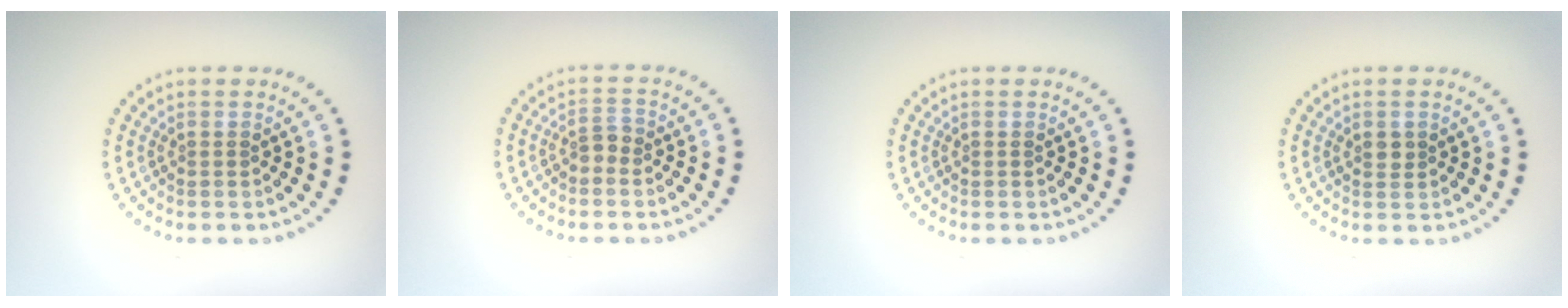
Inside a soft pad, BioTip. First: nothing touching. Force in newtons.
{"total": 1.4, "press": 1.2, "slide": 0.6}
{"total": 0.0}
{"total": 1.0, "press": 1.0, "slide": 0.3}